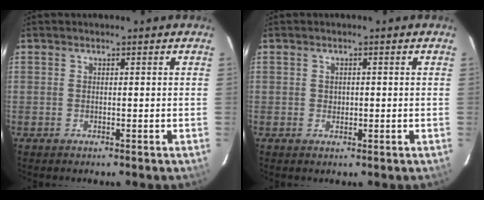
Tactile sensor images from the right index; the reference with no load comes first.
{"total": 0.6, "force": [0.0, 0.6, 0.0], "torque": [0.003, 0.001, 0.002]}